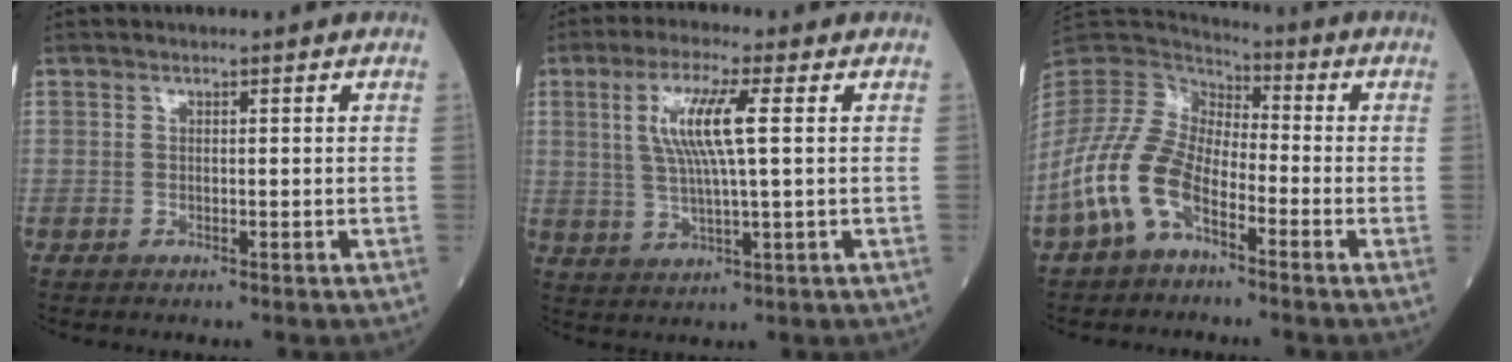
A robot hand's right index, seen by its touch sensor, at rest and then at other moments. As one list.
[{"total": 8.3, "force": [2.0, 0.3, 8.0], "torque": [-0.169, 0.005, 0.040]}, {"total": 11.0, "force": [-5.4, 5.6, 7.8], "torque": [-0.186, 0.011, -0.112]}]